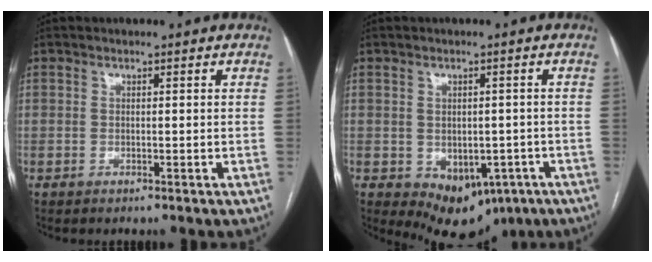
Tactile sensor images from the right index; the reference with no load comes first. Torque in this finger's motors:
{"motor_torque": [1.30, -0.84, 0.47, 0.06]}